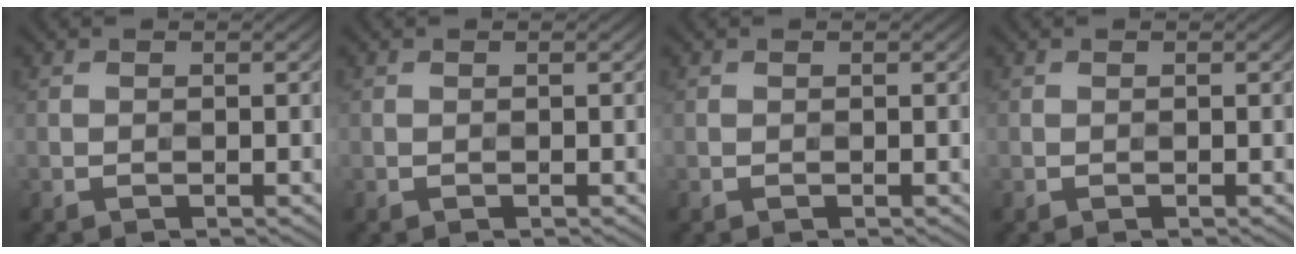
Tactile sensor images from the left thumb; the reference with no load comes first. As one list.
[{"total": 0.0}, {"total": 0.0}, {"total": 0.0}]